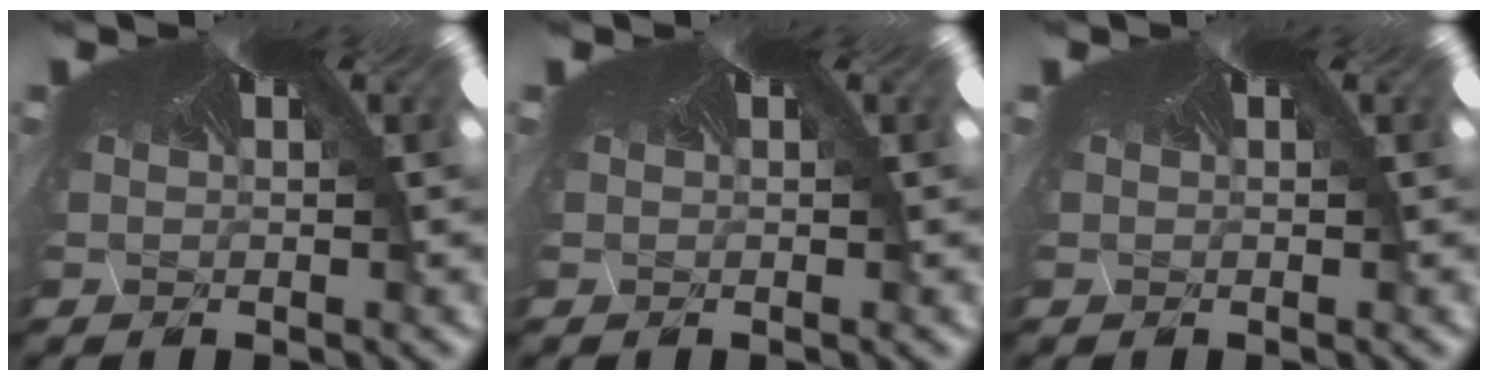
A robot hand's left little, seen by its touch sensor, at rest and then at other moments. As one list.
[{"total": 0.0}, {"total": 0.0}]